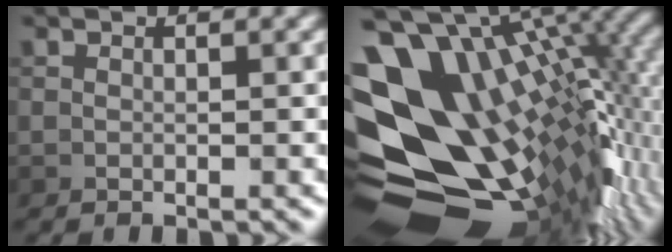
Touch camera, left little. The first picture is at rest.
{"total": 17.4, "force": [0.9, 10.4, 14.0], "torque": [-0.235, -0.012, 0.035]}